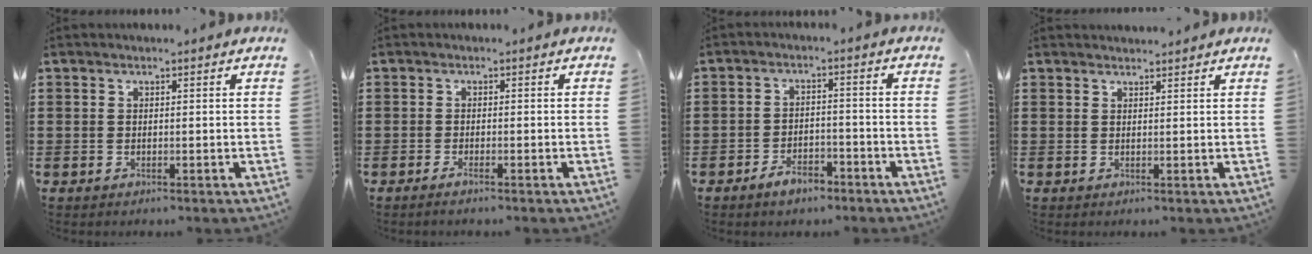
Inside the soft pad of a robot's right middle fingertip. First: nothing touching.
{"total": 1.1, "force": [-0.6, 0.0, 0.9], "torque": [-0.016, -0.006, -0.010]}
{"total": 4.0, "force": [-3.3, 1.6, 1.5], "torque": [-0.025, 0.012, -0.064]}
{"total": 1.3, "force": [1.3, 0.2, 0.0], "torque": [-0.004, 0.002, 0.025]}